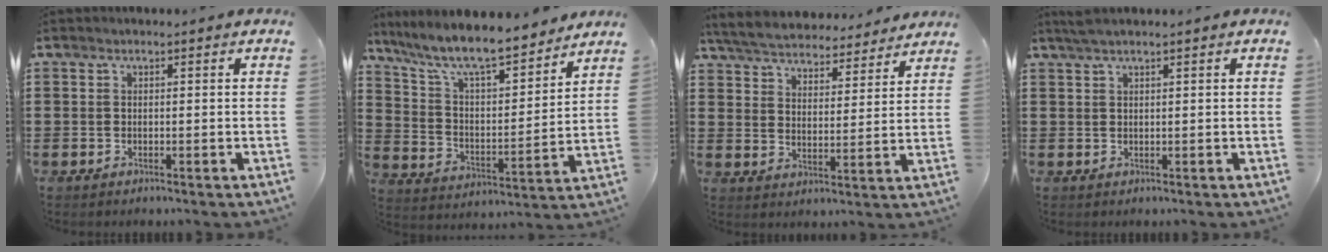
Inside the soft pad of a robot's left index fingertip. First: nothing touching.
{"total": 9.3, "force": [8.2, 1.0, 4.3], "torque": [-0.116, -0.052, 0.138]}
{"total": 5.4, "force": [5.4, 0.4, 0.5], "torque": [-0.040, -0.037, 0.092]}
{"total": 1.5, "force": [1.1, -0.1, 1.1], "torque": [-0.021, 0.000, 0.021]}